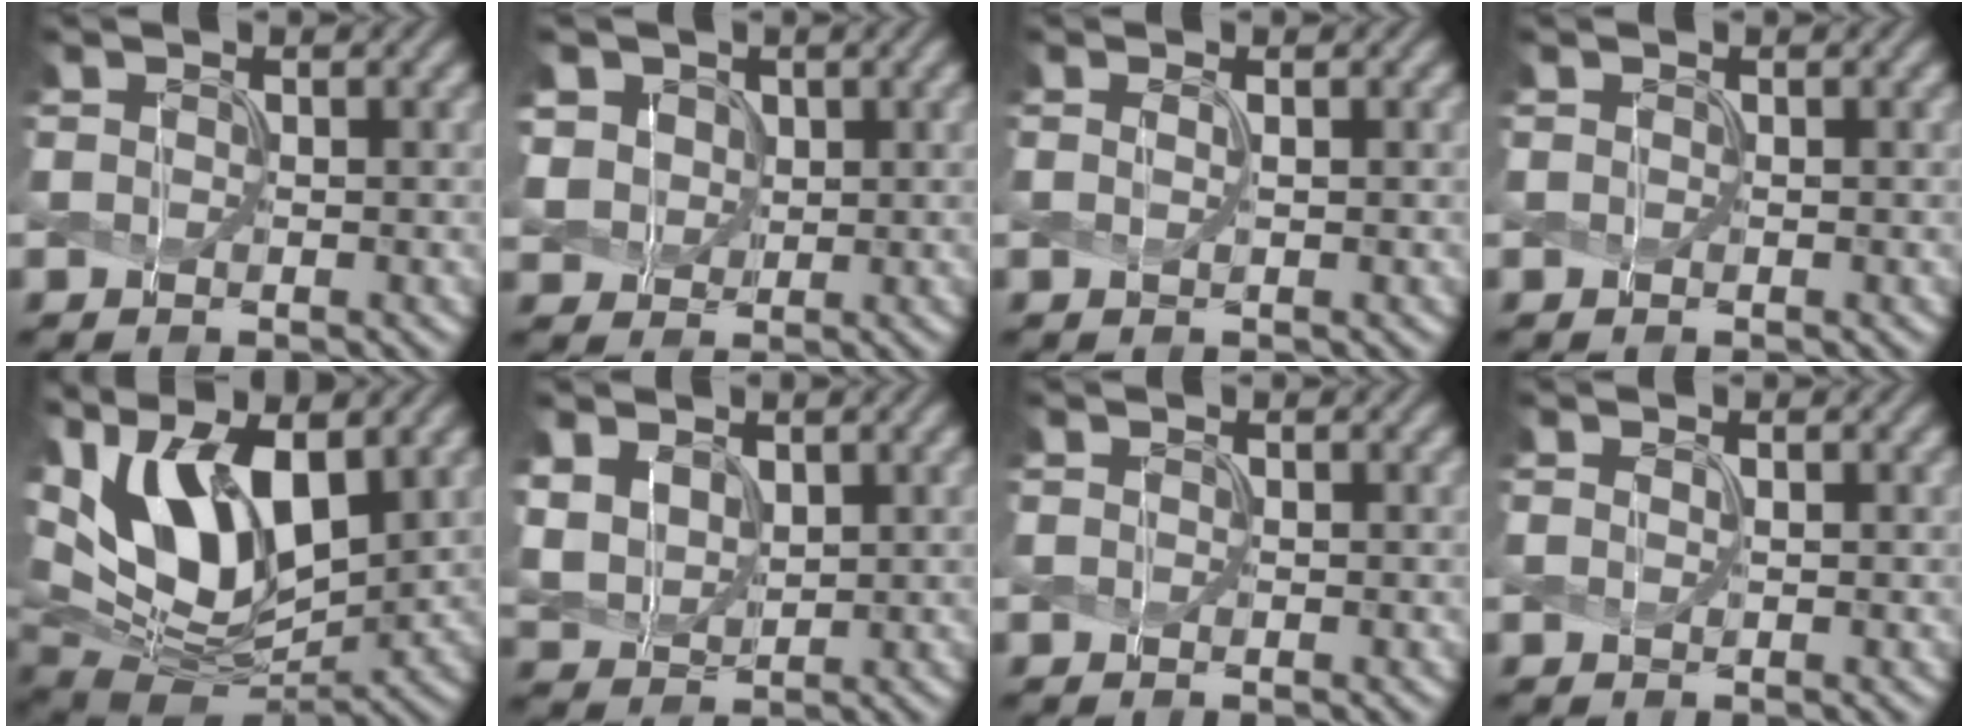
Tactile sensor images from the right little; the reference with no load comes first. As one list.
[{"total": 4.6, "force": [1.8, 3.8, 1.8], "torque": [-0.077, 0.009, 0.040]}, {"total": 0.8, "force": [0.2, 0.1, 0.8], "torque": [-0.015, -0.003, 0.002]}, {"total": 0.0}, {"total": 14.0, "force": [3.9, 7.3, 11.3], "torque": [-0.204, -0.004, 0.069]}, {"total": 4.5, "force": [1.6, 3.1, 2.8], "torque": [-0.074, -0.002, 0.037]}, {"total": 0.0}, {"total": 0.5, "force": [0.1, 0.1, 0.5], "torque": [-0.012, 0.002, 0.001]}]